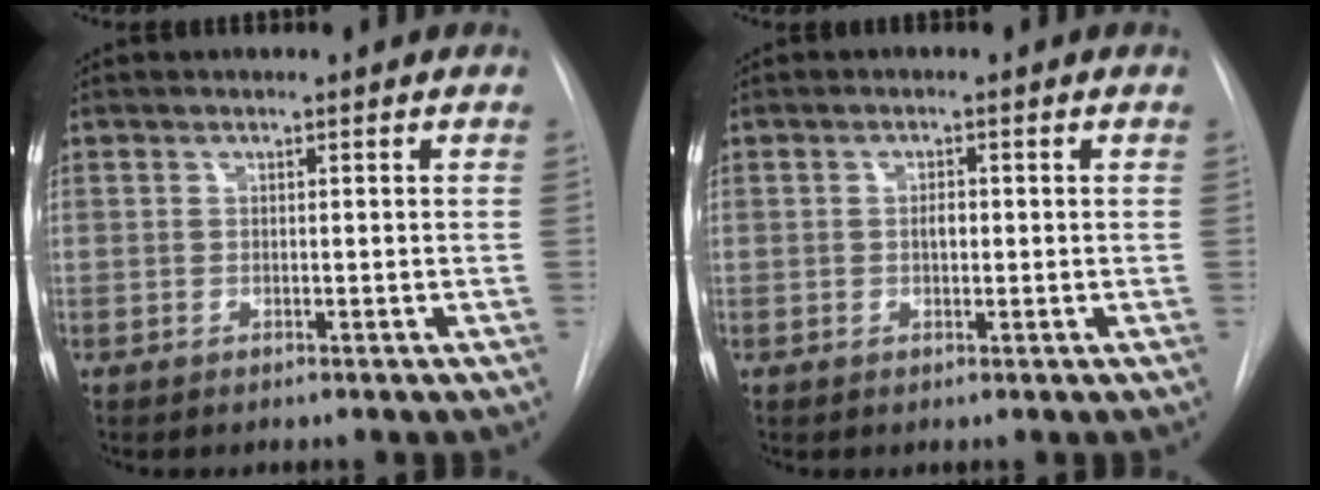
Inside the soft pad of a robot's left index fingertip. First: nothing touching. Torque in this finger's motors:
{"motor_torque": [0.33, -0.20, 0.03, 0.02]}